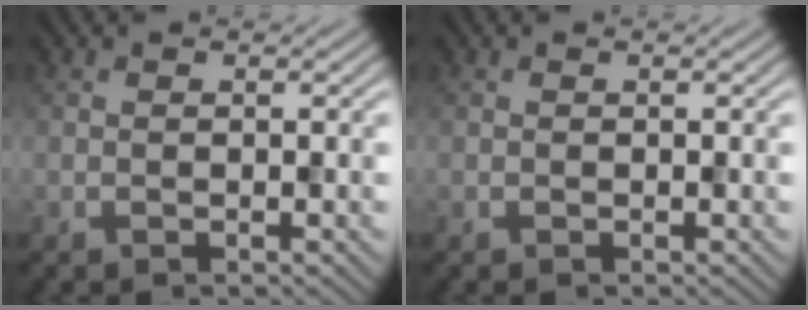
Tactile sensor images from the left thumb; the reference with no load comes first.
{"total": 0.0}